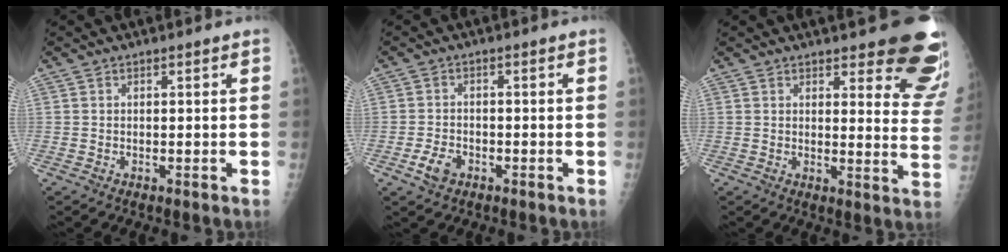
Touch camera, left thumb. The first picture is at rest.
{"total": 3.6, "force": [-1.7, 2.5, 2.0], "torque": [-0.036, 0.005, -0.030]}
{"total": 14.3, "force": [10.9, 4.3, 8.1], "torque": [-0.050, -0.077, 0.109]}